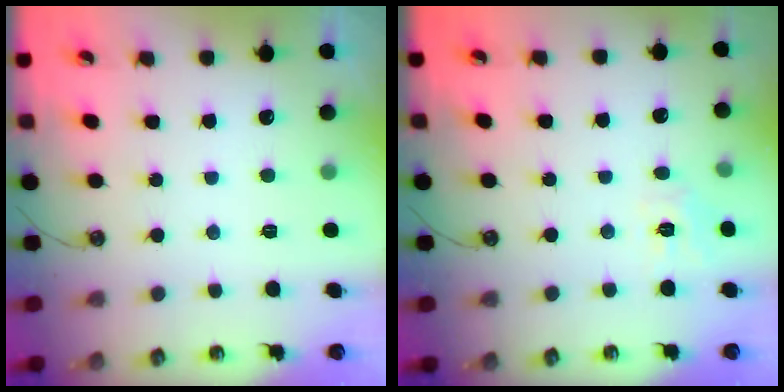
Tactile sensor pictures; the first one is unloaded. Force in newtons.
{"total": 5.8, "press": 5.8, "slide": 0.5}